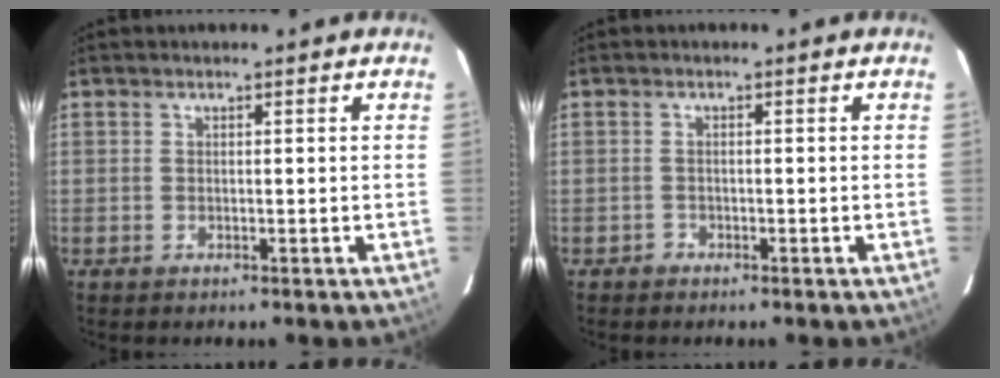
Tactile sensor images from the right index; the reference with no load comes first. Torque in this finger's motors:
{"motor_torque": [0.07, -0.02, -0.05, -0.05]}